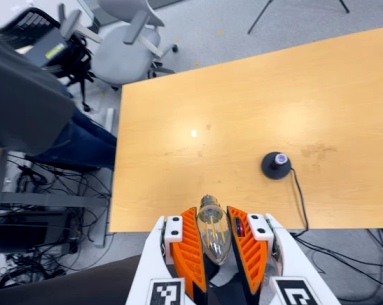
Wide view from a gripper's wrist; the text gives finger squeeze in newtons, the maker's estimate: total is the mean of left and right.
{"total": 17.2, "left": 19.0, "right": 15.3}